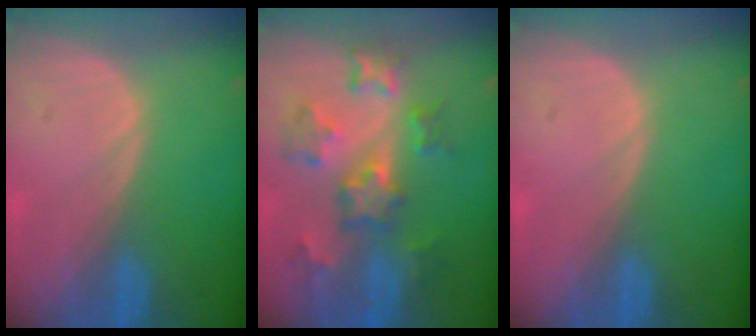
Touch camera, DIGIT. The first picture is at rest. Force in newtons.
{"total": 8.8, "press": 7.9, "slide": 3.8}
{"total": 0.0}